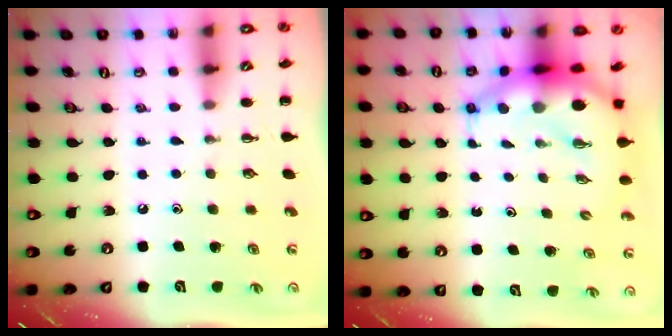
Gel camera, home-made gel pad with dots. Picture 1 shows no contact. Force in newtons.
{"total": 8.1, "press": 7.8, "slide": 2.1}